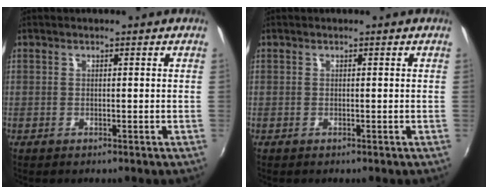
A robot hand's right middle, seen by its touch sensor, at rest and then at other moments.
{"total": 0.0}